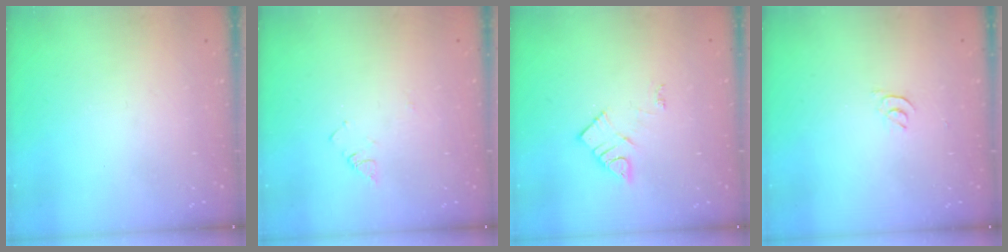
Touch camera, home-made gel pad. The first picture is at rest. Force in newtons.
{"total": 3.1, "press": 3.1, "slide": 0.5}
{"total": 8.2, "press": 8.2, "slide": 0.5}
{"total": 3.3, "press": 3.2, "slide": 0.5}